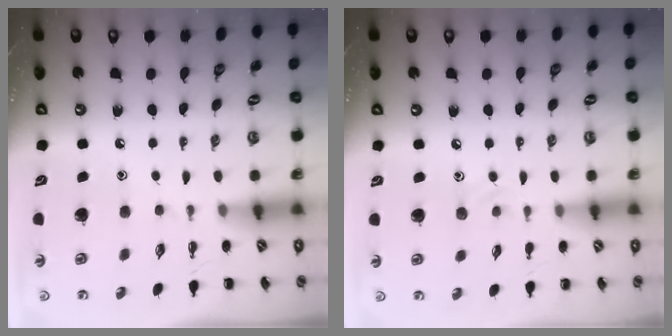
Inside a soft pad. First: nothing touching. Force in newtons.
{"total": 6.2, "press": 5.9, "slide": 1.8}